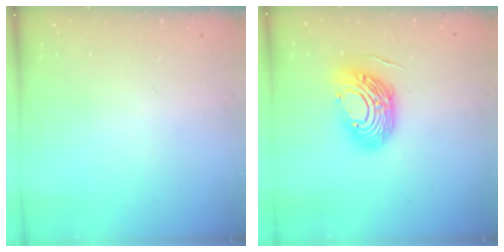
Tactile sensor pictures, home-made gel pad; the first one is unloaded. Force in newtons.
{"total": 13.1, "press": 12.9, "slide": 2.2}